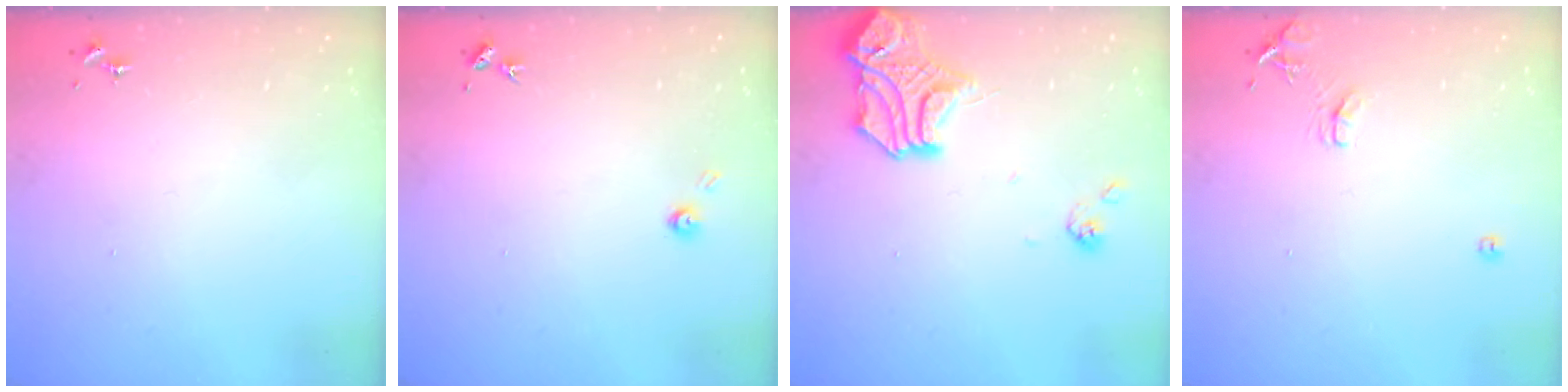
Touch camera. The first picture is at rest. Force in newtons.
{"total": 3.3, "press": 3.3, "slide": 0.2}
{"total": 15.8, "press": 15.8, "slide": 1.5}
{"total": 8.6, "press": 8.6, "slide": 0.8}